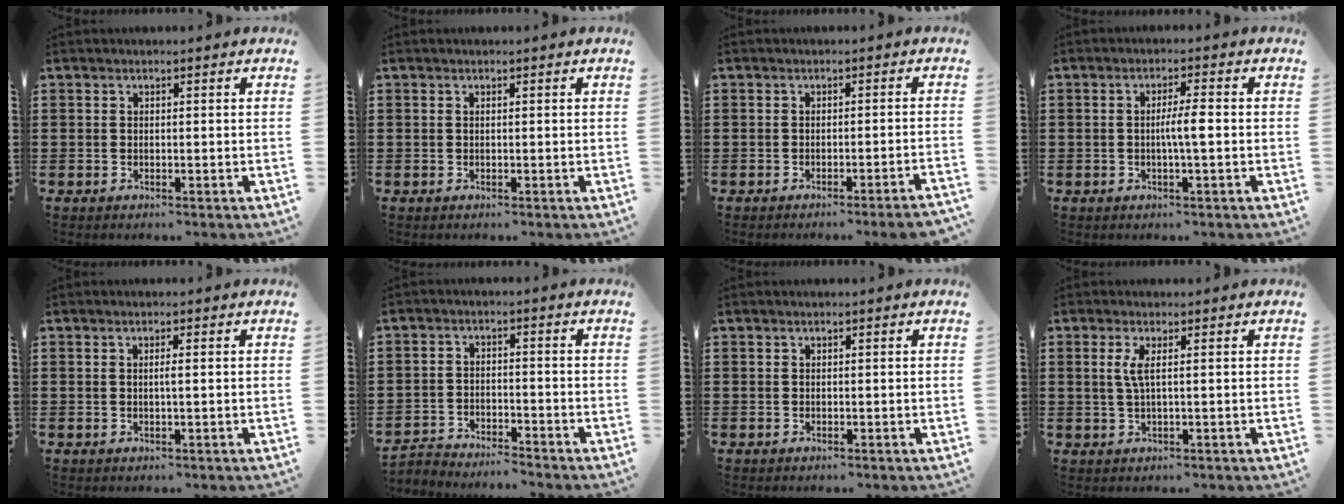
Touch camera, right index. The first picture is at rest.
{"total": 0.0}
{"total": 1.8, "force": [-1.4, -0.3, 1.0], "torque": [-0.017, -0.001, -0.028]}
{"total": 3.7, "force": [-0.4, 0.3, 3.7], "torque": [-0.065, -0.002, -0.010]}
{"total": 1.1, "force": [0.1, 0.0, 1.1], "torque": [-0.022, -0.003, 0.000]}
{"total": 3.7, "force": [-3.7, 0.2, -0.3], "torque": [-0.003, 0.001, -0.081]}
{"total": 0.0}
{"total": 2.4, "force": [0.3, -0.1, 2.4], "torque": [-0.056, -0.008, 0.001]}